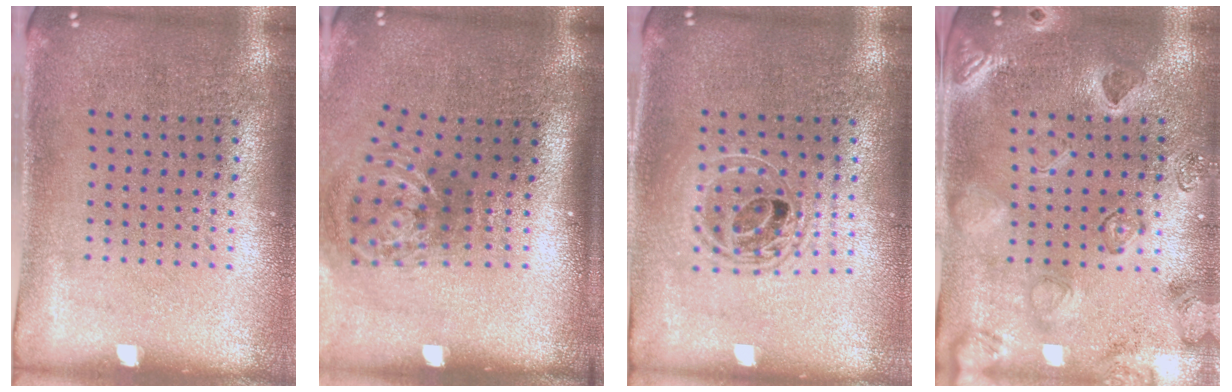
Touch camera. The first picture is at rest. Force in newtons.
{"total": 2.1, "press": 1.3, "slide": 1.7}
{"total": 1.7, "press": 1.4, "slide": 0.9}
{"total": 2.3, "press": 2.3, "slide": 0.6}